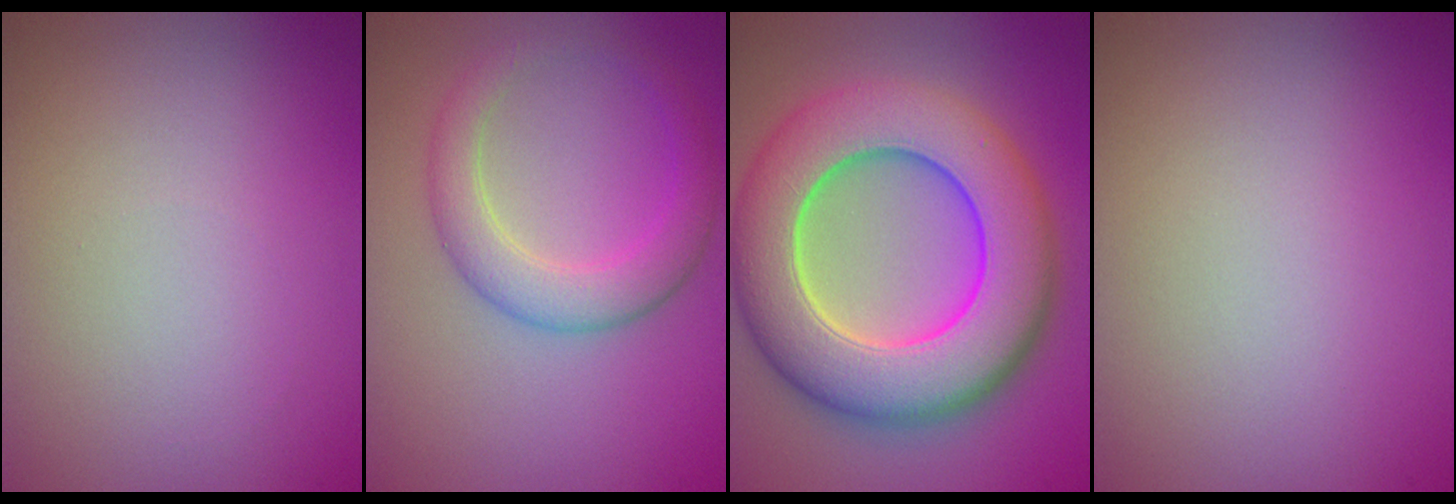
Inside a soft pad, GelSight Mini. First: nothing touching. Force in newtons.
{"total": 3.9, "press": 3.9, "slide": 0.3}
{"total": 12.6, "press": 12.5, "slide": 0.8}
{"total": 0.0}